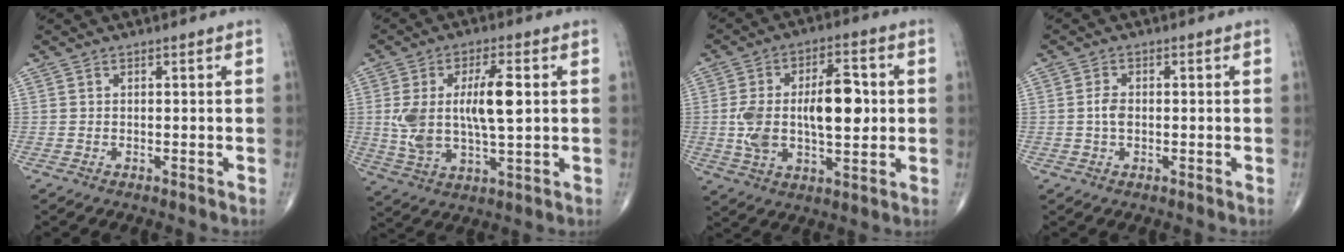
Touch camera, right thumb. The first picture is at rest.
{"total": 13.6, "force": [1.9, 5.4, 12.4], "torque": [-0.237, 0.001, 0.039]}
{"total": 16.1, "force": [0.7, 7.8, 14.1], "torque": [-0.238, 0.016, 0.017]}
{"total": 2.5, "force": [-0.1, 1.6, 1.9], "torque": [-0.035, 0.004, -0.005]}